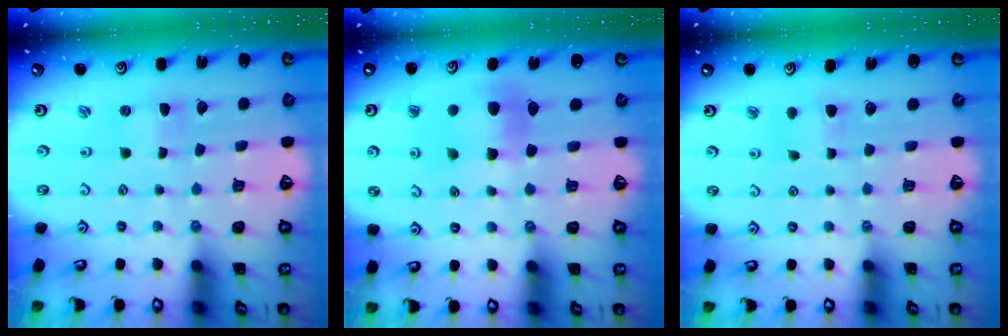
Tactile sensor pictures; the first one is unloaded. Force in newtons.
{"total": 8.6, "press": 8.5, "slide": 0.5}
{"total": 3.5, "press": 3.4, "slide": 0.5}